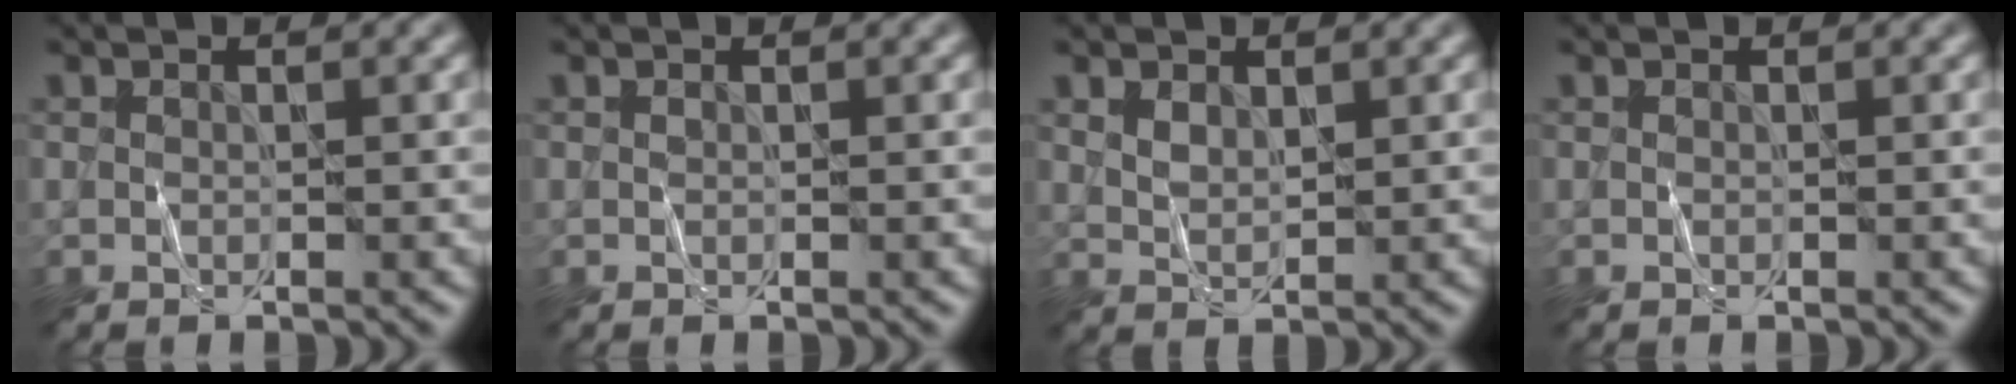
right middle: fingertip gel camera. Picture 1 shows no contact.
{"total": 0.0}
{"total": 1.6, "force": [0.8, 1.0, 1.0], "torque": [-0.022, -0.002, 0.021]}
{"total": 0.0}